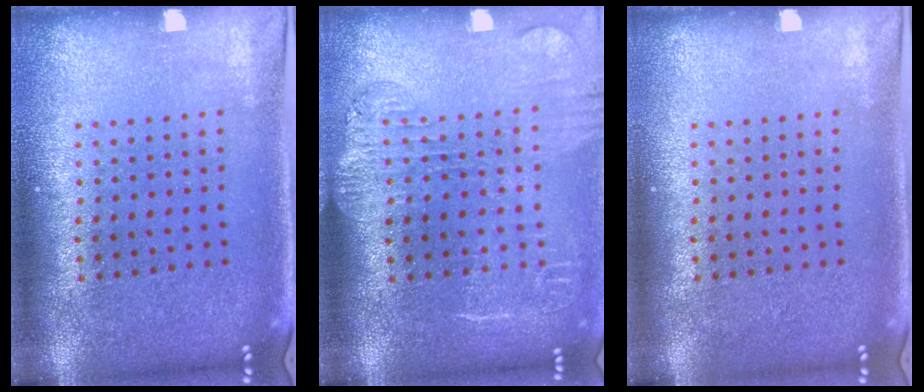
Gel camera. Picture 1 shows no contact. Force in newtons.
{"total": 1.8, "press": 1.5, "slide": 1.0}
{"total": 0.0}